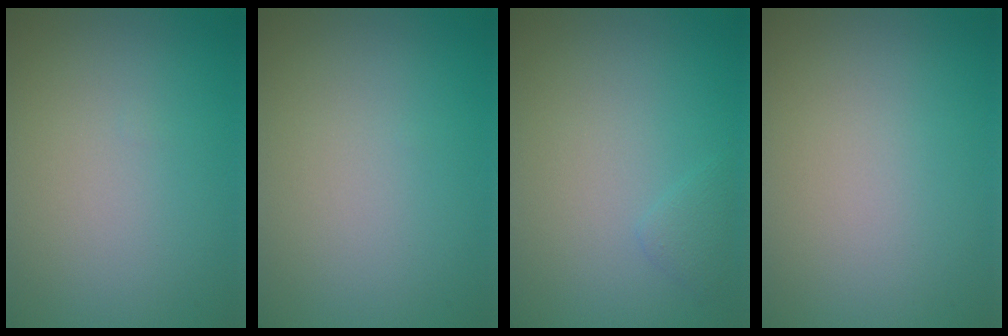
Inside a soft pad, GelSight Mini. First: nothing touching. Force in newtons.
{"total": 0.0}
{"total": 0.9, "press": 0.9, "slide": 0.1}
{"total": 0.0}